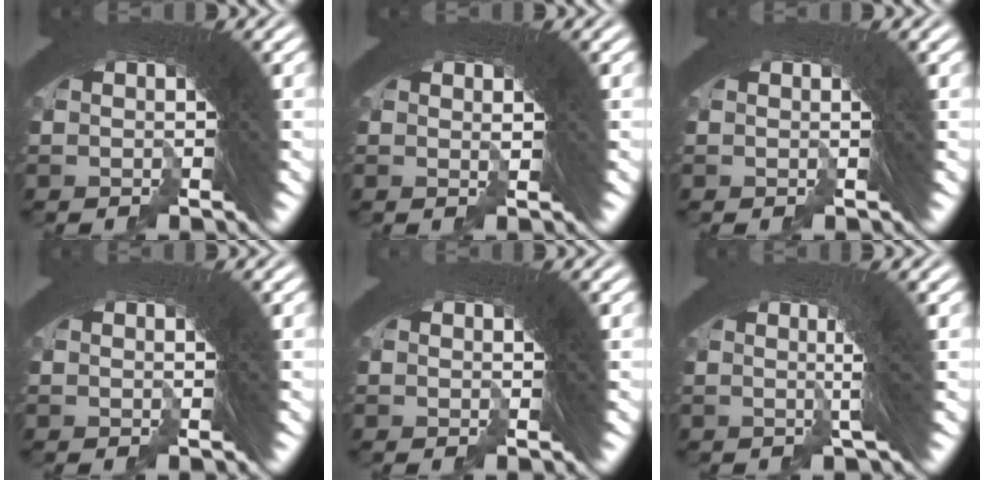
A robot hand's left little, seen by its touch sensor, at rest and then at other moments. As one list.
[{"total": 1.5, "force": [0.2, 0.9, 1.1], "torque": [-0.021, -0.003, 0.002]}, {"total": 0.0}, {"total": 0.0}, {"total": 0.6, "force": [-0.5, -0.1, -0.2], "torque": [-0.007, -0.012, -0.004]}, {"total": 4.5, "force": [1.7, 1.5, 3.9], "torque": [-0.054, 0.028, 0.009]}]